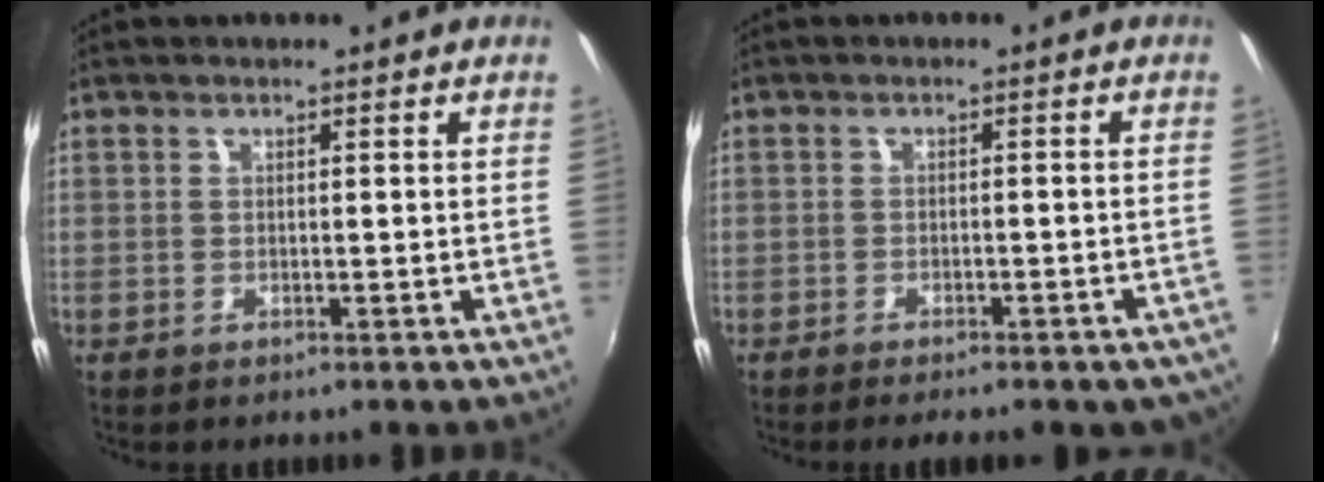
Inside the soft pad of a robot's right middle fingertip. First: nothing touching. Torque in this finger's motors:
{"motor_torque": [1.06, -1.08, 0.55, 0.05]}